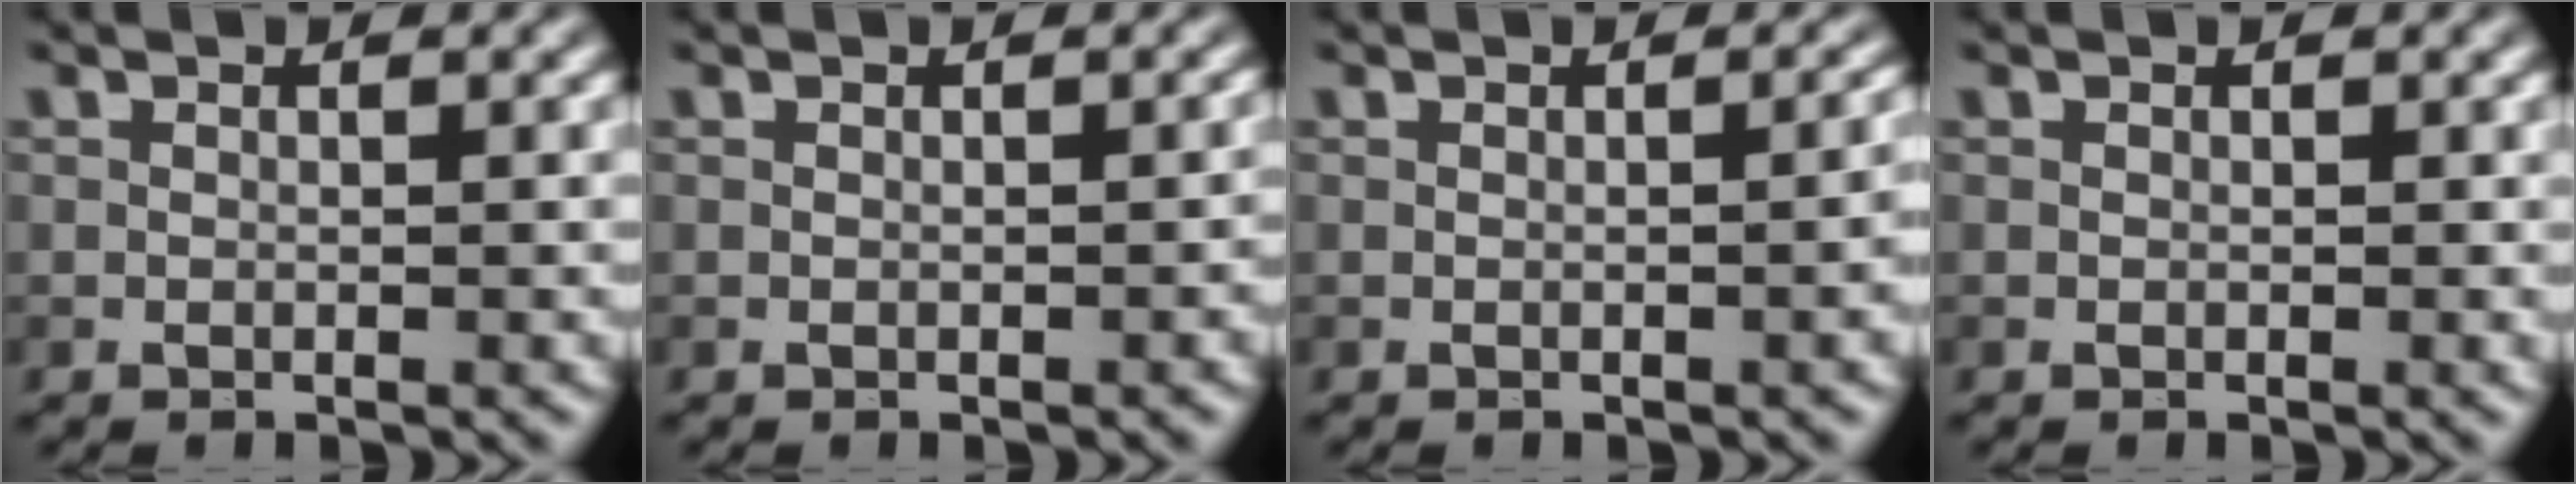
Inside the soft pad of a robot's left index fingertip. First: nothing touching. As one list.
[{"total": 0.6, "force": [-0.3, 0.2, 0.4], "torque": [-0.007, 0.001, -0.002]}, {"total": 2.1, "force": [-0.4, 0.8, 1.9], "torque": [-0.015, 0.004, -0.003]}, {"total": 0.0}]